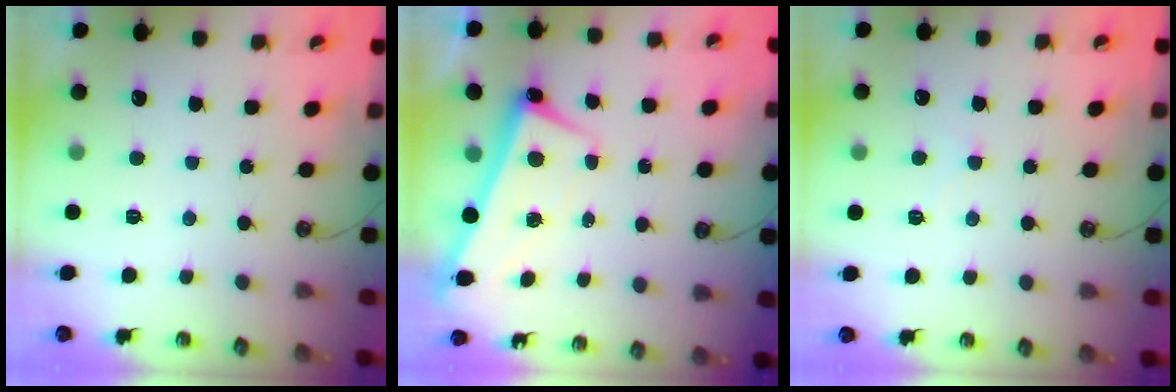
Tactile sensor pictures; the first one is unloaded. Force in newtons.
{"total": 2.7, "press": 2.6, "slide": 0.6}
{"total": 1.0, "press": 1.0, "slide": 0.3}